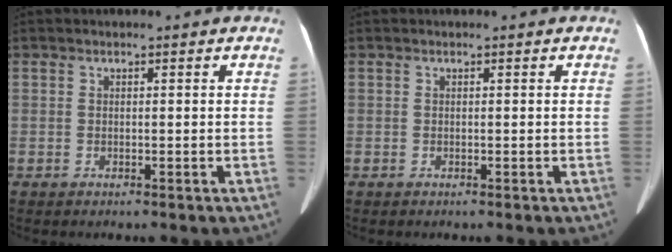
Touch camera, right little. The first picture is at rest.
{"total": 0.0}